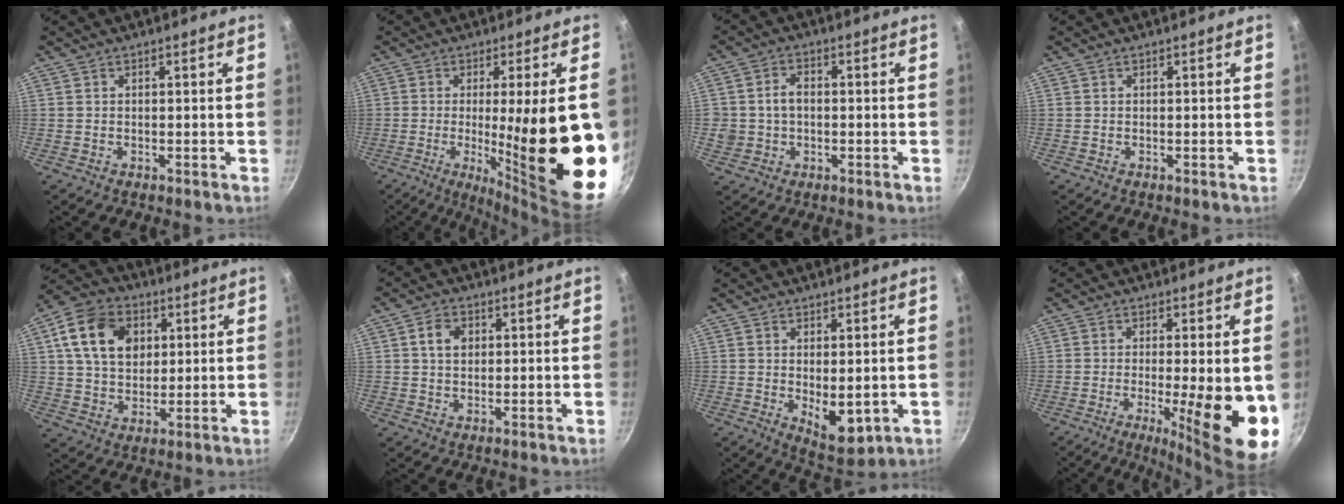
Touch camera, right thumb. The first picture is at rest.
{"total": 23.2, "force": [-3.1, 4.2, 22.6], "torque": [-0.290, -0.018, -0.023]}
{"total": 5.2, "force": [0.0, 4.3, 3.0], "torque": [-0.035, 0.013, 0.002]}
{"total": 0.0}
{"total": 14.6, "force": [4.4, 10.8, 8.8], "torque": [-0.134, 0.001, 0.068]}
{"total": 4.6, "force": [1.1, 3.4, 2.8], "torque": [-0.035, 0.005, 0.016]}
{"total": 7.8, "force": [-0.4, 3.7, 6.8], "torque": [-0.083, -0.020, 0.011]}
{"total": 15.8, "force": [-2.9, 3.4, 15.1], "torque": [-0.202, -0.014, -0.034]}